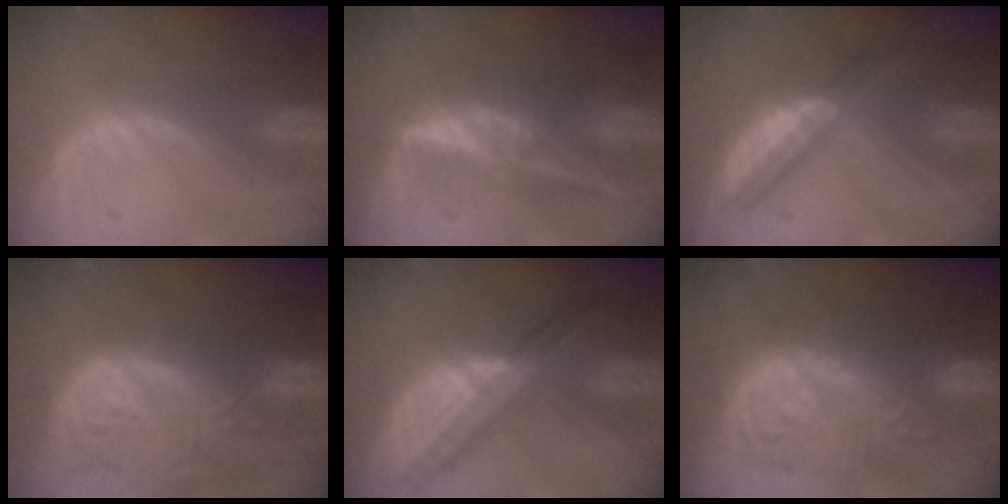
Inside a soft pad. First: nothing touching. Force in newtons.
{"total": 5.9, "press": 5.5, "slide": 2.0}
{"total": 4.8, "press": 4.7, "slide": 1.0}
{"total": 14.2, "press": 11.7, "slide": 8.1}
{"total": 8.2, "press": 6.9, "slide": 4.4}
{"total": 12.7, "press": 12.6, "slide": 1.4}